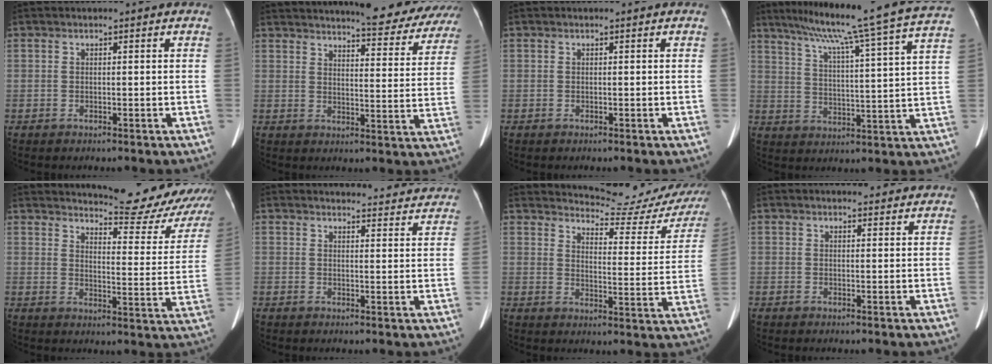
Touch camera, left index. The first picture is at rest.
{"total": 22.4, "force": [20.5, 4.0, 8.2], "torque": [-0.100, -0.052, 0.231]}
{"total": 0.0}
{"total": 24.7, "force": [20.0, -1.6, 14.4], "torque": [-0.235, -0.027, 0.262]}
{"total": 20.7, "force": [19.7, 2.6, 6.0], "torque": [-0.072, -0.089, 0.222]}
{"total": 18.2, "force": [17.7, 3.3, 2.9], "torque": [-0.011, -0.031, 0.185]}
{"total": 18.9, "force": [18.5, 1.5, 3.7], "torque": [-0.039, -0.098, 0.204]}
{"total": 6.8, "force": [6.2, 1.8, 2.2], "torque": [-0.016, 0.010, 0.065]}